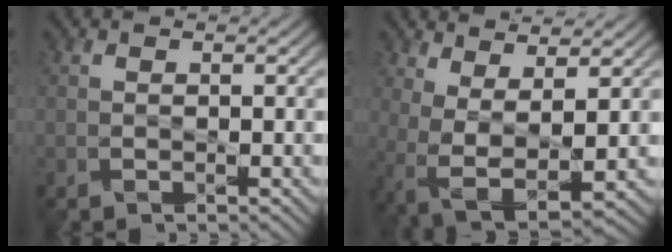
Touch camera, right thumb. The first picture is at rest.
{"total": 6.0, "force": [1.7, 1.9, 5.4], "torque": [-0.124, -0.009, 0.037]}